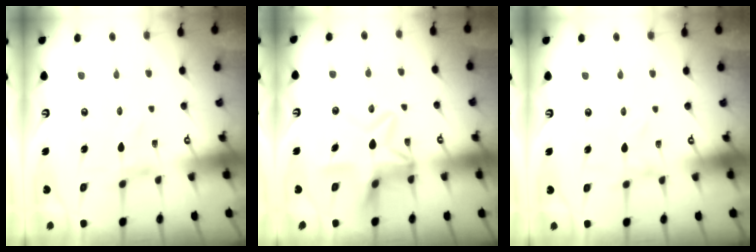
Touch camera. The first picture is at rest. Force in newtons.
{"total": 12.2, "press": 12.1, "slide": 1.3}
{"total": 0.0}